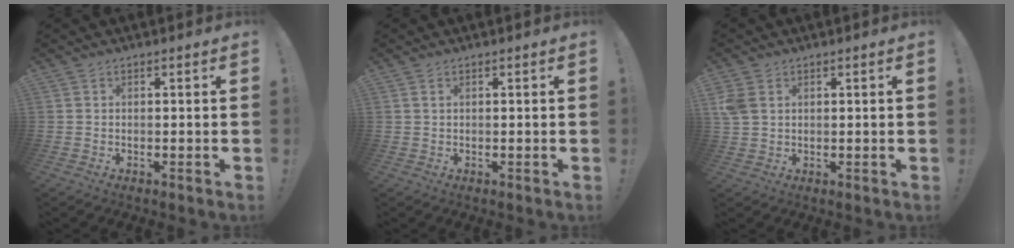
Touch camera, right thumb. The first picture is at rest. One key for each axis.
{"total": 1.0, "fx": 0.5, "fy": 0.2, "fz": 0.8, "tx": -0.018, "ty": 0.003, "tz": 0.010}
{"total": 4.8, "fx": 1.7, "fy": 3.5, "fz": 2.9, "tx": -0.062, "ty": 0.000, "tz": 0.037}